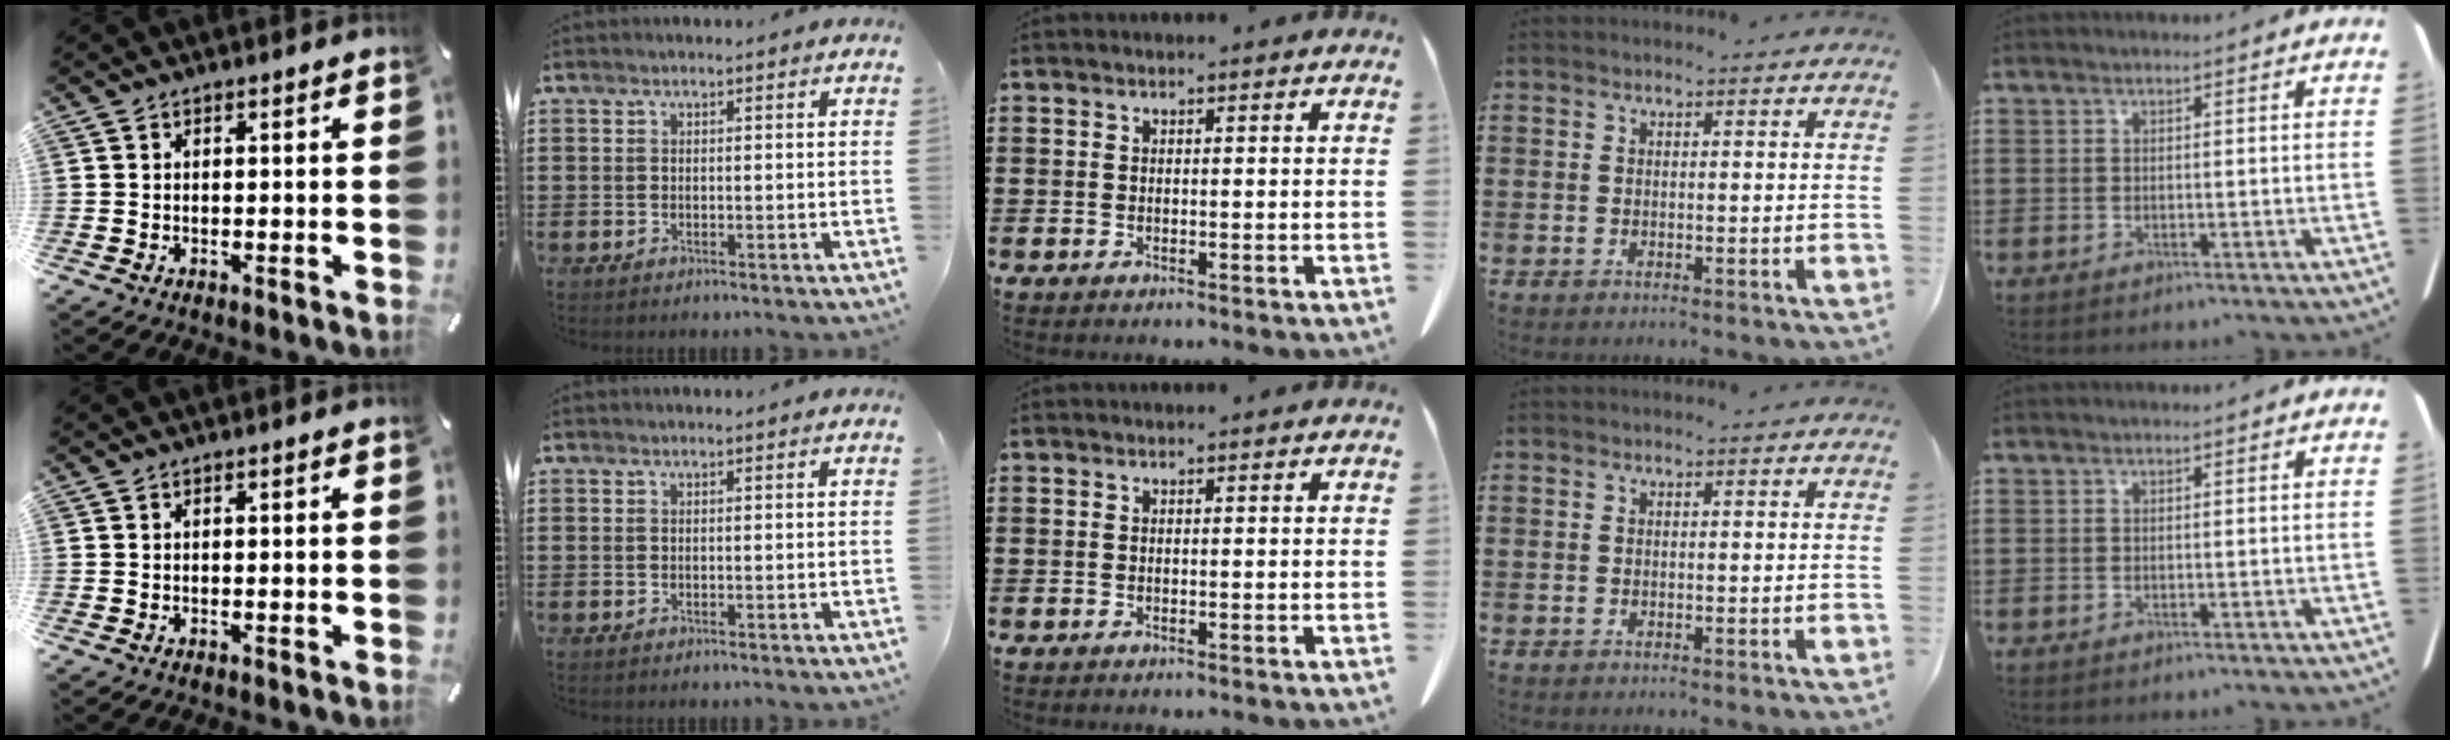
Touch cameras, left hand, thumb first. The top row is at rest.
{}